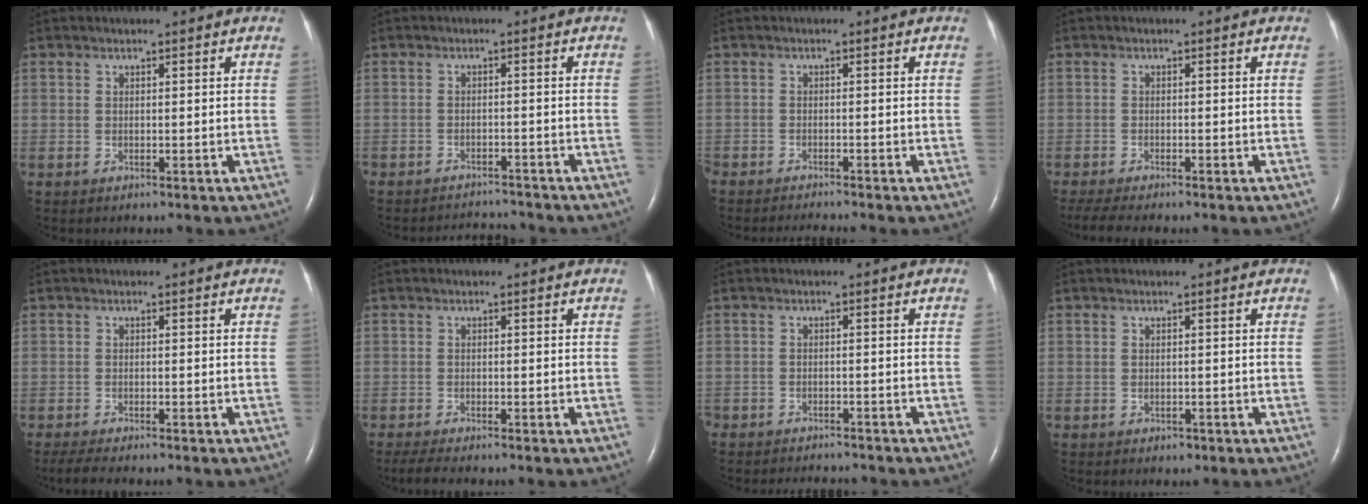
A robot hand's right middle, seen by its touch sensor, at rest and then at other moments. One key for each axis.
{"total": 4.5, "fx": -4.5, "fy": 0.3, "fz": -0.4, "tx": 0.002, "ty": -0.001, "tz": -0.068}
{"total": 3.5, "fx": -3.4, "fy": -0.4, "fz": 1.1, "tx": -0.016, "ty": -0.012, "tz": -0.052}
{"total": 6.2, "fx": -5.2, "fy": 0.6, "fz": 3.3, "tx": -0.058, "ty": -0.012, "tz": -0.086}
{"total": 4.0, "fx": -3.3, "fy": 0.2, "fz": 2.1, "tx": -0.042, "ty": -0.012, "tz": -0.053}
{"total": 3.6, "fx": -3.0, "fy": 0.1, "fz": 2.0, "tx": -0.039, "ty": -0.011, "tz": -0.050}
{"total": 5.7, "fx": -5.4, "fy": 1.3, "fz": 1.3, "tx": -0.015, "ty": -0.005, "tz": -0.072}
{"total": 0.7, "fx": -0.4, "fy": 0.5, "fz": 0.3, "tx": -0.008, "ty": 0.000, "tz": -0.003}